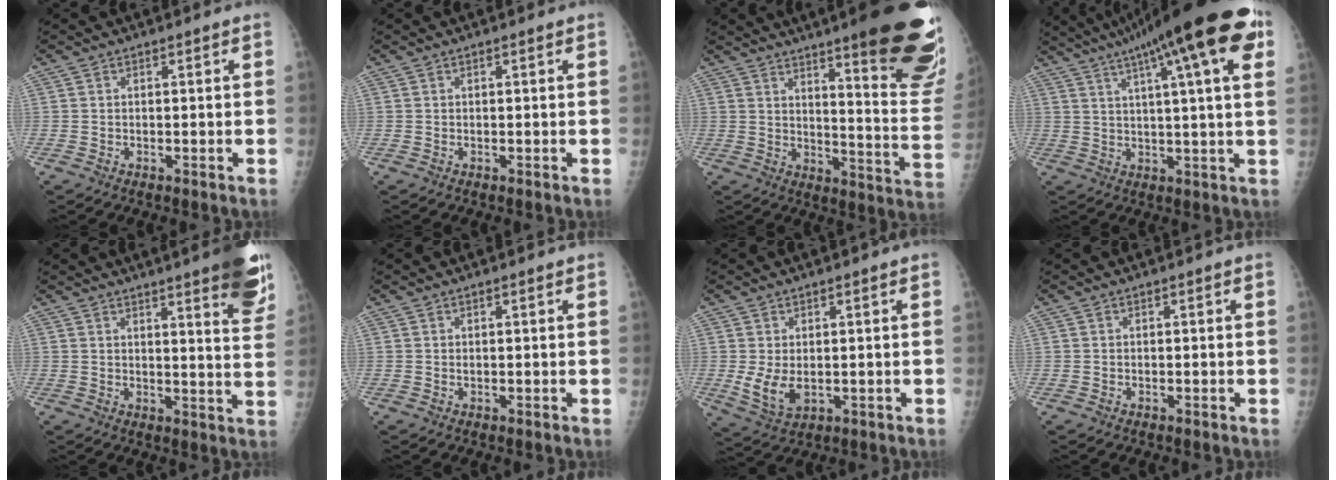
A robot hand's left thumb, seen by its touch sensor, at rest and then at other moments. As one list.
[{"total": 0.0}, {"total": 25.0, "force": [16.2, 4.0, 18.7], "torque": [-0.194, -0.094, 0.211]}, {"total": 21.9, "force": [10.9, 3.7, 18.6], "torque": [-0.281, 0.015, 0.151]}, {"total": 13.0, "force": [8.3, 2.0, 9.8], "torque": [-0.100, -0.041, 0.093]}, {"total": 0.7, "force": [0.4, 0.2, 0.6], "torque": [-0.011, 0.002, 0.006]}, {"total": 5.7, "force": [0.0, 3.4, 4.6], "torque": [-0.084, -0.013, 0.015]}, {"total": 0.0}]